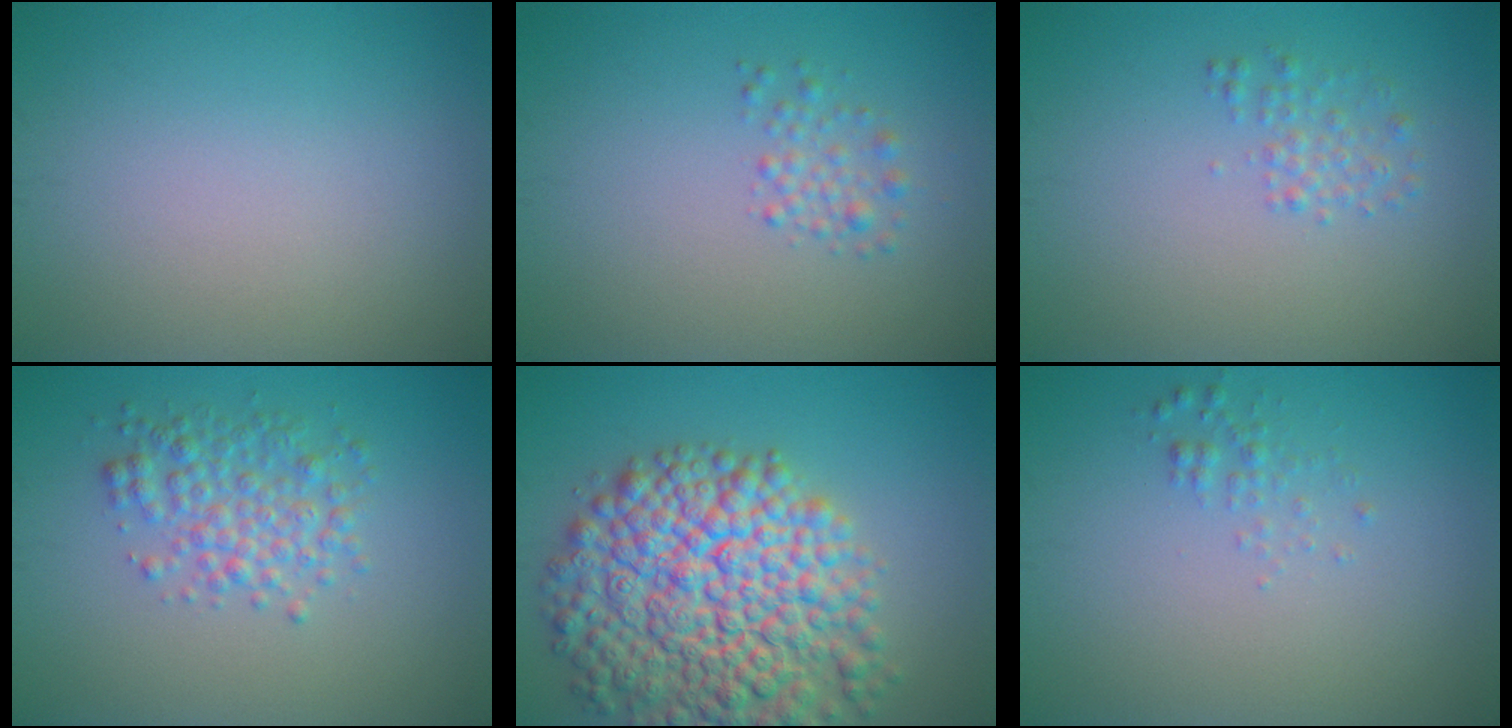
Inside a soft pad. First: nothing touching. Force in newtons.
{"total": 1.5, "press": 1.5, "slide": 0.1}
{"total": 1.5, "press": 1.5, "slide": 0.1}
{"total": 3.4, "press": 3.4, "slide": 0.0}
{"total": 12.1, "press": 12.1, "slide": 0.6}
{"total": 1.1, "press": 1.1, "slide": 0.0}